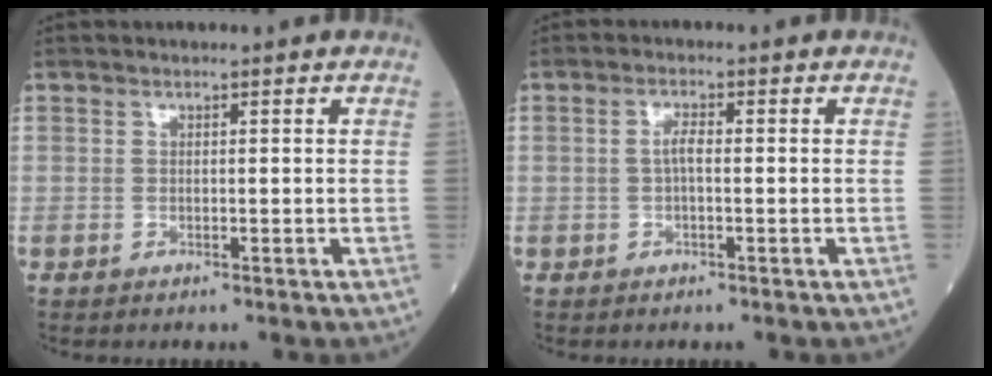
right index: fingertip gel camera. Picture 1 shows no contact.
{"total": 2.1, "force": [-0.1, 0.5, 2.0], "torque": [-0.040, 0.004, -0.003]}